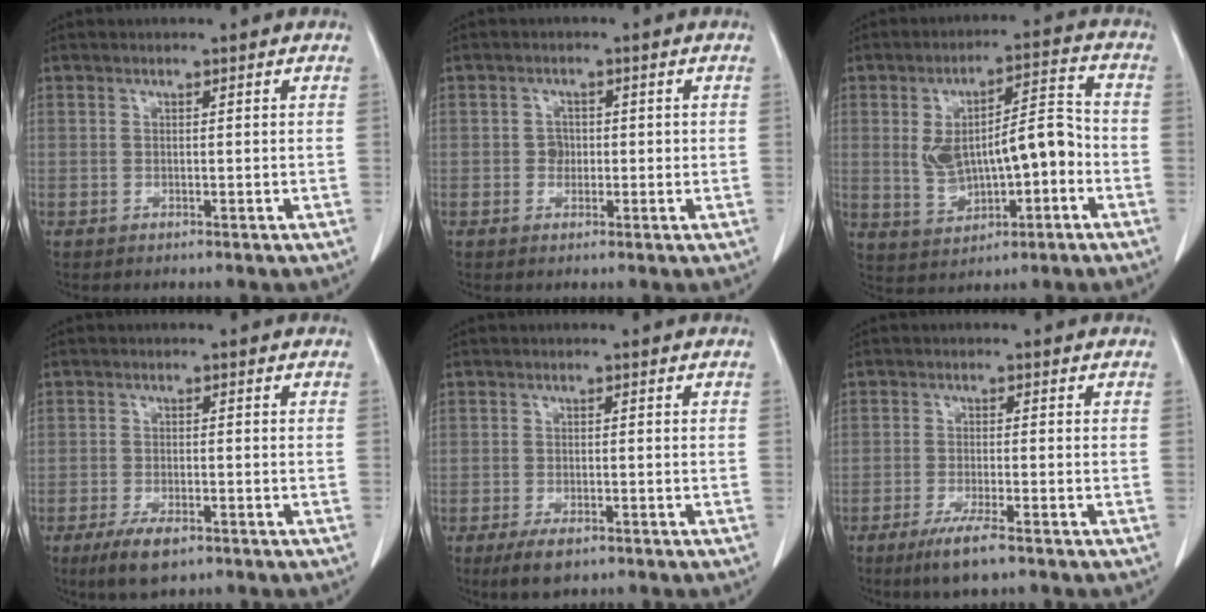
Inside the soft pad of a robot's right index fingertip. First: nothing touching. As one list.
[{"total": 2.0, "force": [-0.1, 1.8, 0.9], "torque": [-0.010, 0.005, -0.002]}, {"total": 11.5, "force": [-1.3, 4.5, 10.5], "torque": [-0.186, 0.030, -0.006]}, {"total": 5.1, "force": [-3.2, 1.7, 3.6], "torque": [-0.070, -0.009, -0.050]}, {"total": 3.8, "force": [-2.4, 1.5, 2.6], "torque": [-0.050, -0.006, -0.035]}, {"total": 5.4, "force": [-3.5, 0.3, 4.1], "torque": [-0.079, -0.014, -0.061]}]